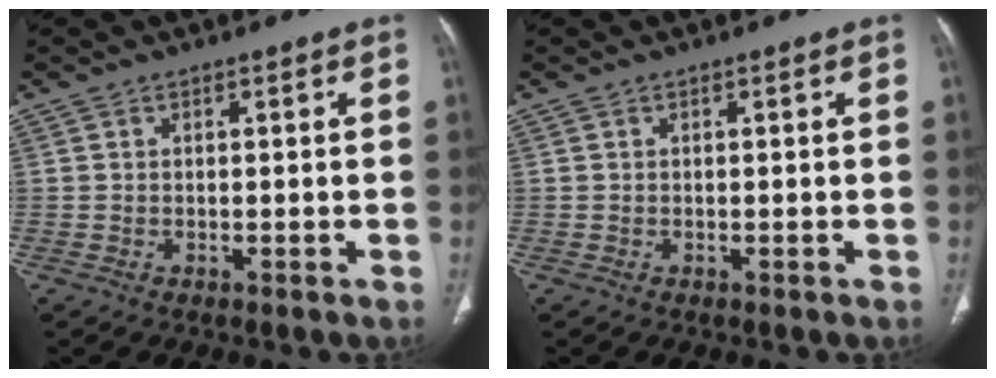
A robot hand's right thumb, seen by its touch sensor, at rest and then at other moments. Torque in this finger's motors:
{"motor_torque": [0.26, -0.28, 0.28, -0.44, 0.05]}